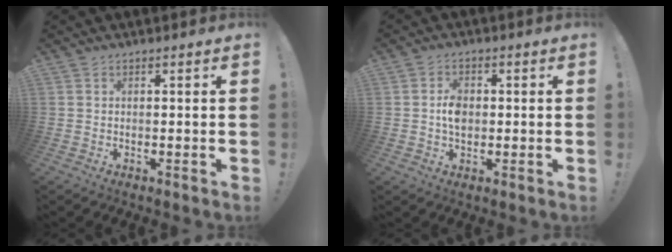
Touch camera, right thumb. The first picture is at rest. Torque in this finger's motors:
{"motor_torque": [0.86, 1.00, 0.70, -0.26, -0.02]}